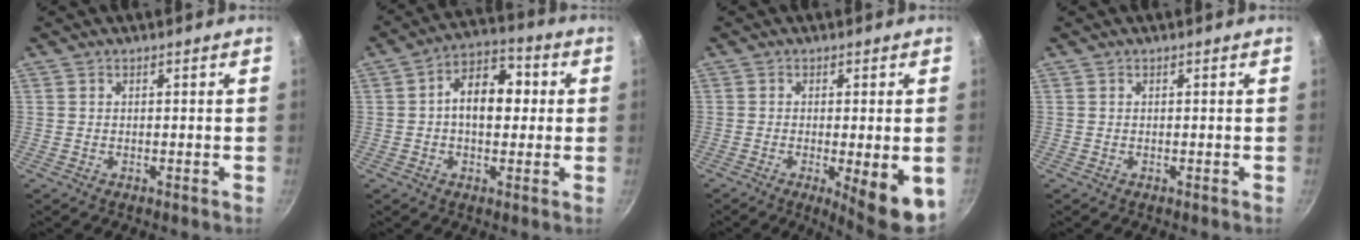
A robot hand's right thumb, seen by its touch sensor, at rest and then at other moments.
{"total": 10.9, "force": [0.8, 6.8, 8.4], "torque": [-0.107, 0.025, 0.004]}
{"total": 10.4, "force": [-3.8, 2.5, 9.4], "torque": [-0.121, -0.018, -0.049]}
{"total": 0.0}